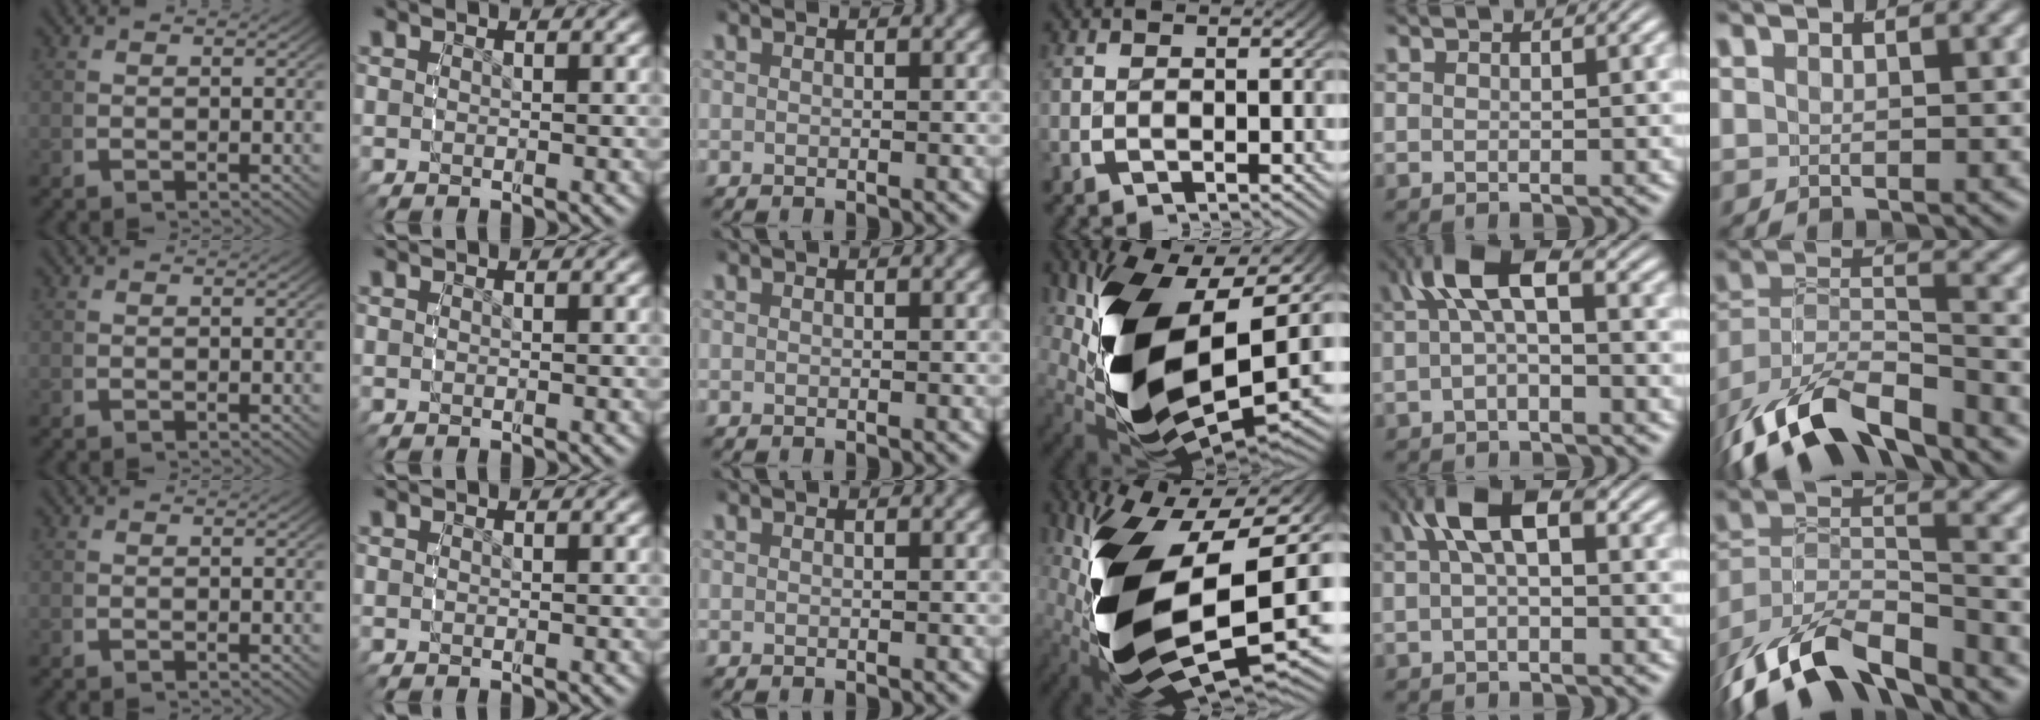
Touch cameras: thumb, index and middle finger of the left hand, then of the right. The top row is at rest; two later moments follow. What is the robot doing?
{"motion": "grasp_and_lifting", "object": "bottle cap"}